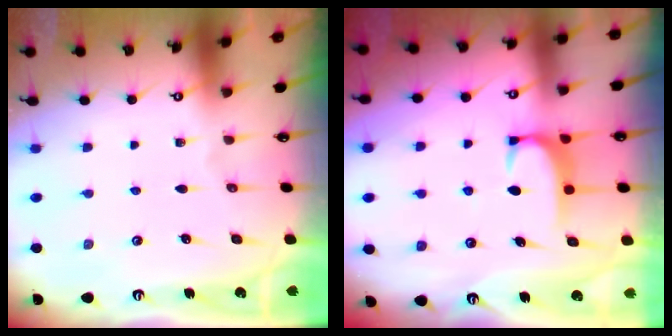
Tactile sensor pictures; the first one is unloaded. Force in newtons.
{"total": 1.9, "press": 1.9, "slide": 0.4}